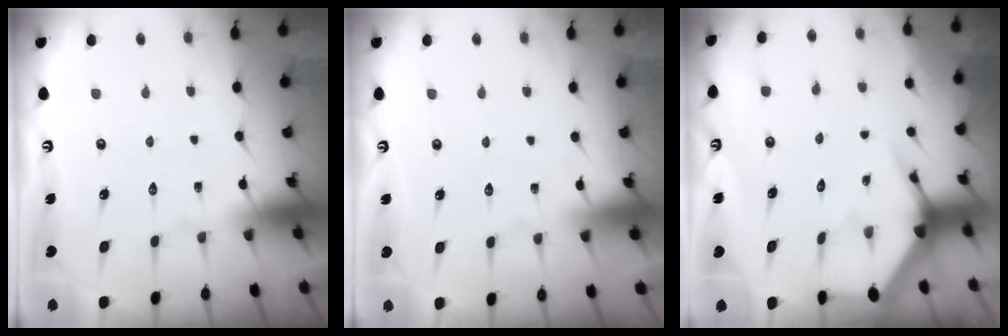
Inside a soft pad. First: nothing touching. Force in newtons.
{"total": 3.0, "press": 3.0, "slide": 0.4}
{"total": 3.7, "press": 3.7, "slide": 0.5}